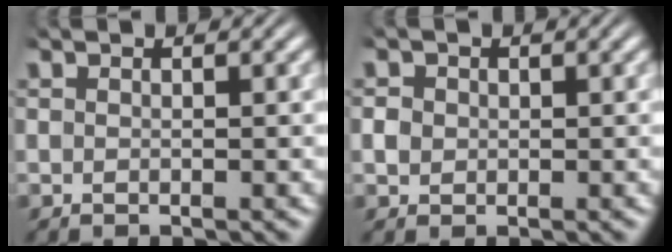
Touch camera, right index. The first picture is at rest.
{"total": 1.0, "force": [0.0, 0.9, 0.3], "torque": [-0.013, -0.007, 0.005]}